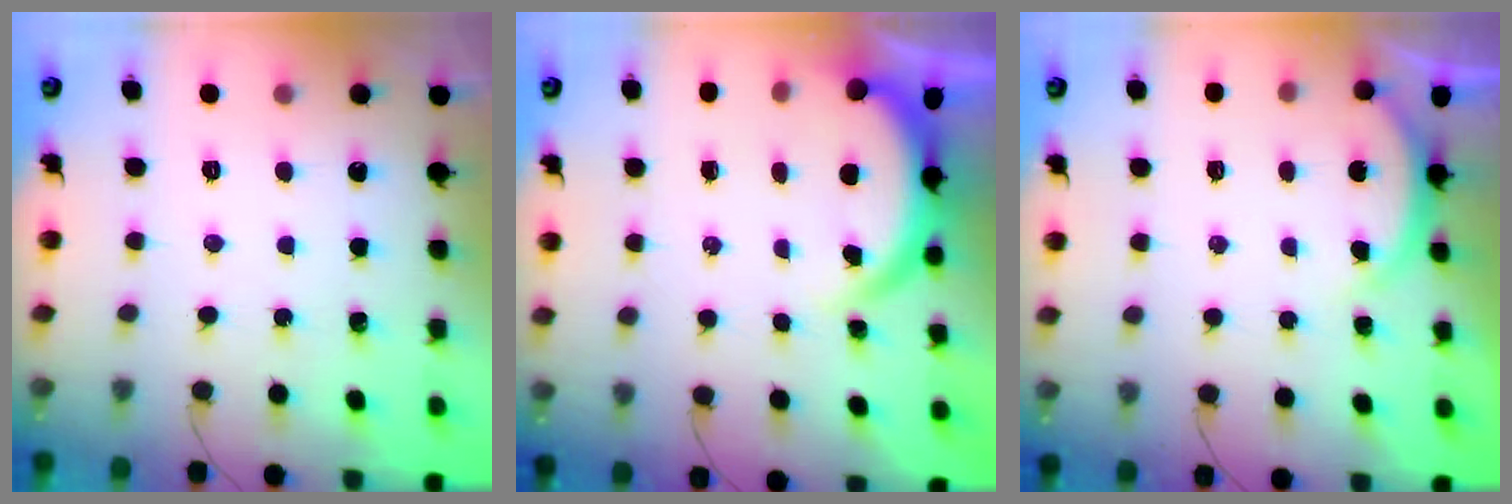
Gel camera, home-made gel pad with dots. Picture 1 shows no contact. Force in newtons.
{"total": 4.2, "press": 3.9, "slide": 1.5}
{"total": 2.0, "press": 2.0, "slide": 0.5}